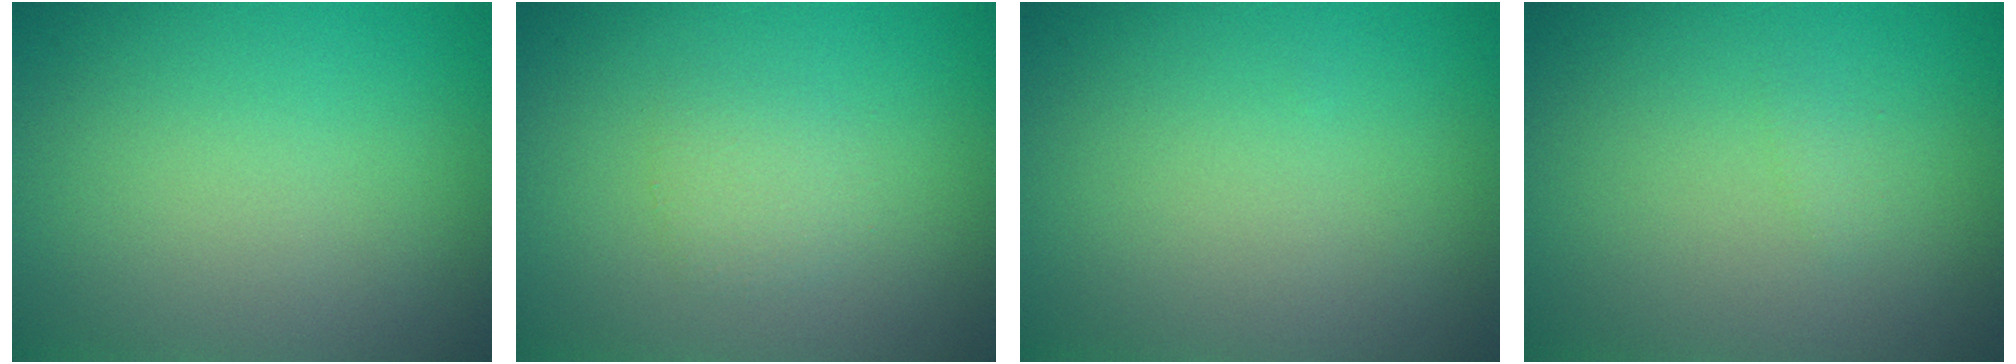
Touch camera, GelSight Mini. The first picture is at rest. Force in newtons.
{"total": 1.4, "press": 1.4, "slide": 0.1}
{"total": 0.0}
{"total": 0.6, "press": 0.6, "slide": 0.0}